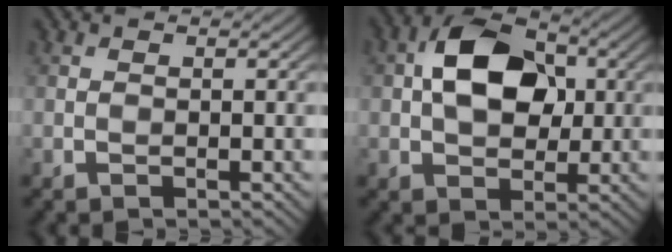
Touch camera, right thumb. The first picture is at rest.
{"total": 10.0, "force": [1.5, 6.6, 7.3], "torque": [-0.134, 0.017, 0.019]}